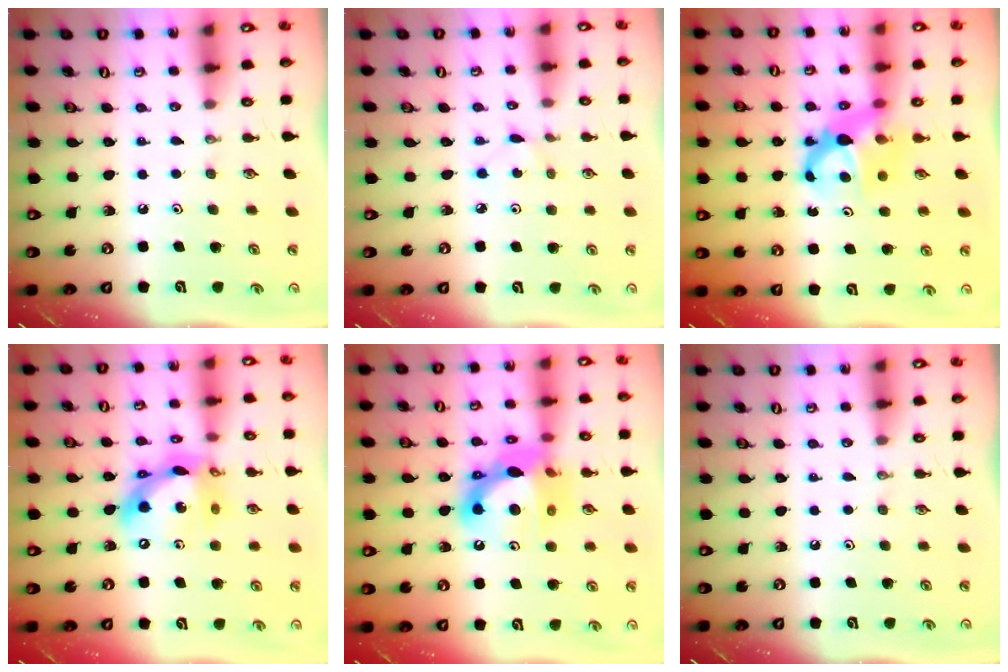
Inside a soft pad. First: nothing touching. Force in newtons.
{"total": 2.3, "press": 2.3, "slide": 0.3}
{"total": 6.6, "press": 6.6, "slide": 0.5}
{"total": 13.6, "press": 13.5, "slide": 1.7}
{"total": 14.9, "press": 14.8, "slide": 1.4}
{"total": 0.0}